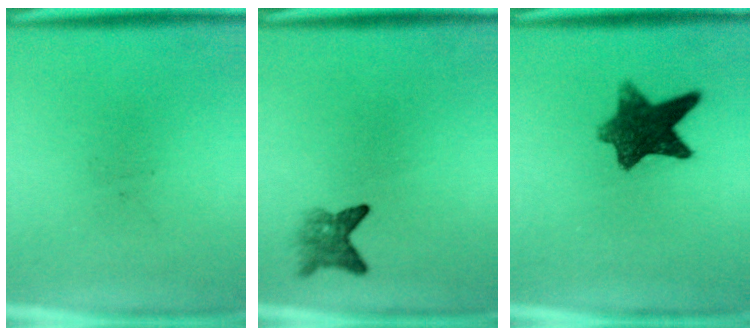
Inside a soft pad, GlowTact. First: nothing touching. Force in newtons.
{"total": 2.8}
{"total": 8.9}